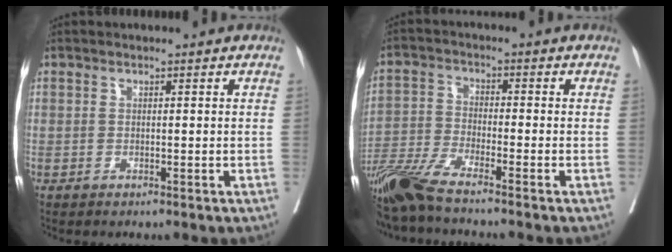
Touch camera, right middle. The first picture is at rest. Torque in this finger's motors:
{"motor_torque": [1.10, -1.04, 0.40, 0.21]}